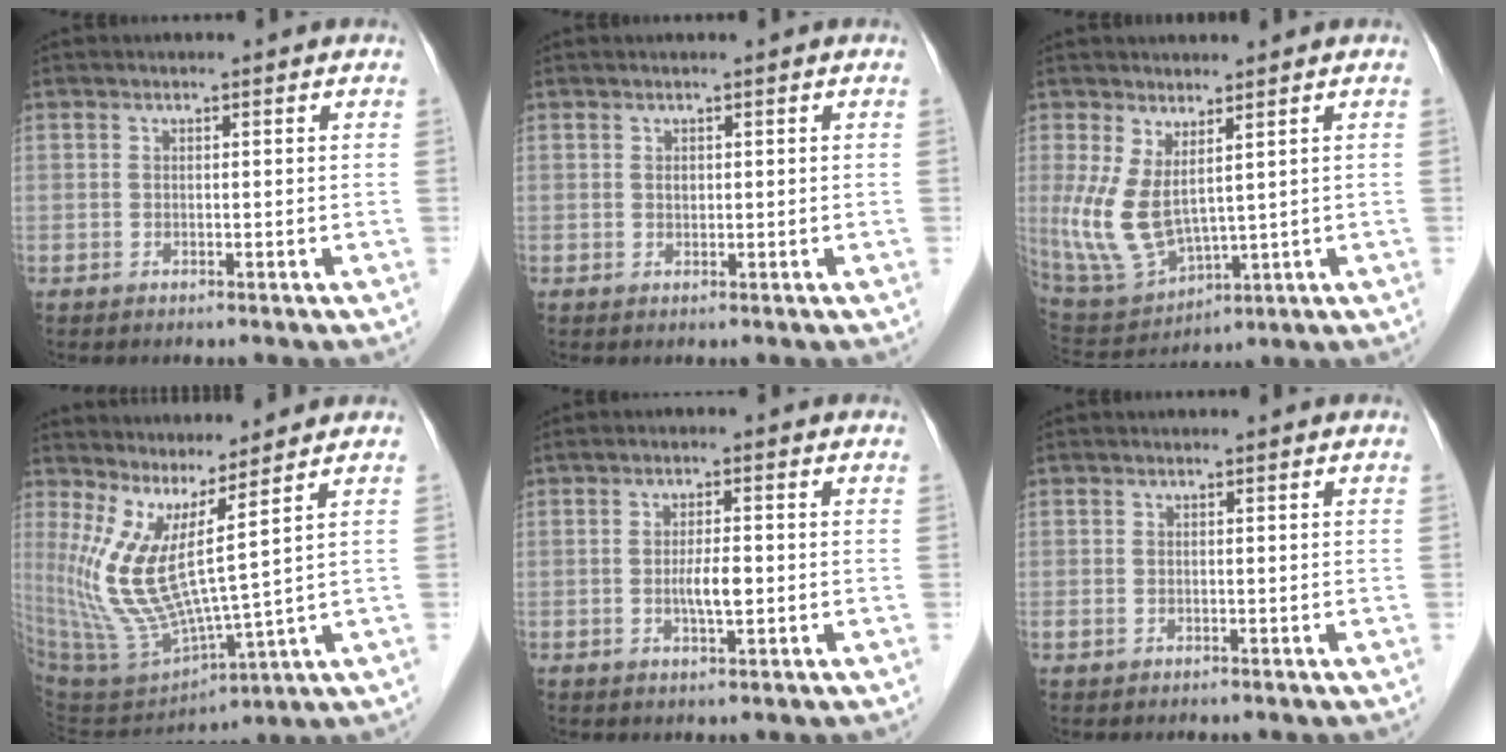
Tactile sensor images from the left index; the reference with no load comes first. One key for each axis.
{"total": 0.6, "fx": 0.3, "fy": 0.5, "fz": 0.3, "tx": -0.004, "ty": 0.005, "tz": 0.007}
{"total": 8.9, "fx": 2.0, "fy": 3.7, "fz": 7.9, "tx": -0.179, "ty": -0.014, "tz": 0.062}
{"total": 10.6, "fx": 5.1, "fy": 0.1, "fz": 9.3, "tx": -0.215, "ty": -0.033, "tz": 0.118}
{"total": 3.5, "fx": -0.5, "fy": 0.6, "fz": 3.5, "tx": -0.064, "ty": -0.002, "tz": -0.007}
{"total": 0.6, "fx": 0.0, "fy": 0.4, "fz": 0.4, "tx": -0.011, "ty": 0.007, "tz": 0.003}